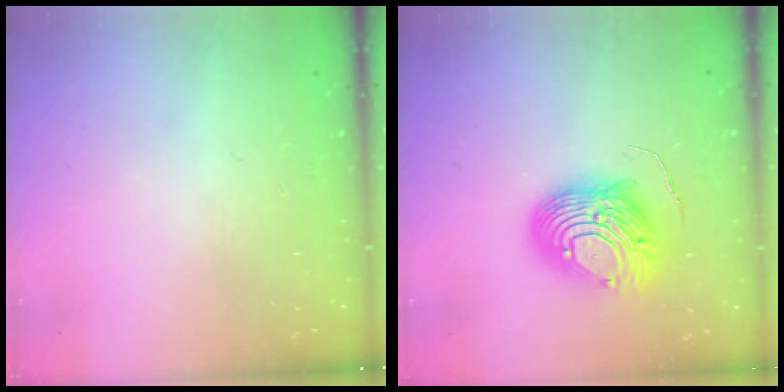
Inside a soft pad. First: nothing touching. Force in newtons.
{"total": 12.1, "press": 12.0, "slide": 1.2}